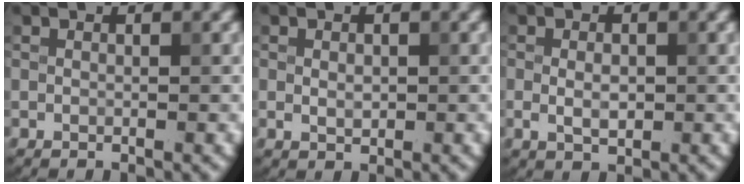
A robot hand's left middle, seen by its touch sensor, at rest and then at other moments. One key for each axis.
{"total": 1.2, "fx": 0.0, "fy": 0.9, "fz": 0.9, "tx": -0.015, "ty": -0.002, "tz": 0.002}
{"total": 2.1, "fx": -0.1, "fy": 1.2, "fz": 1.7, "tx": -0.033, "ty": -0.002, "tz": -0.002}